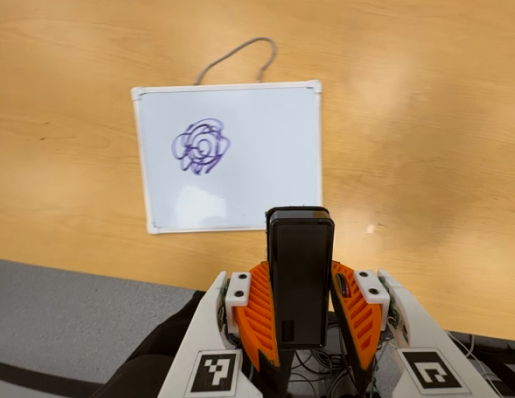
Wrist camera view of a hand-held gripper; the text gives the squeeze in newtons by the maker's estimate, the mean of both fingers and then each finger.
{"total": 4.1, "left": 2.7, "right": 5.5}